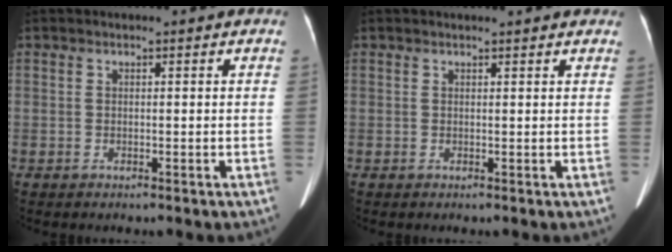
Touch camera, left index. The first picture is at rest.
{"total": 4.3, "force": [4.0, 0.6, 1.5], "torque": [-0.019, 0.015, 0.038]}